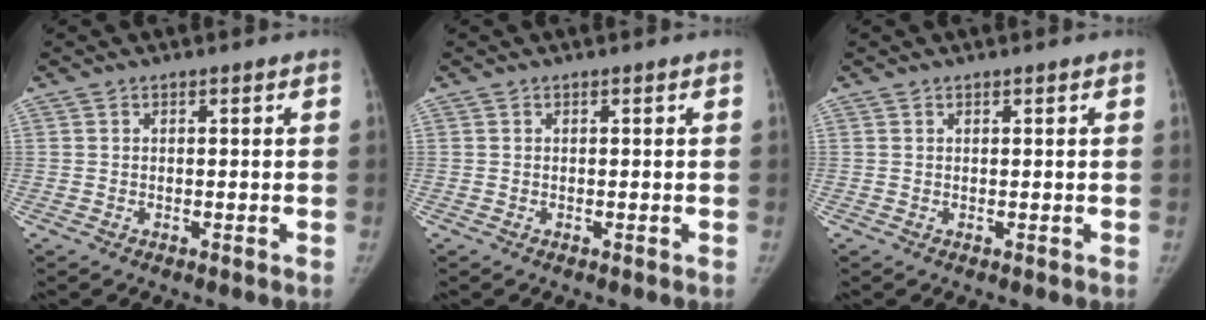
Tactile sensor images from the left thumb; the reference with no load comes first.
{"total": 0.0}
{"total": 0.0}